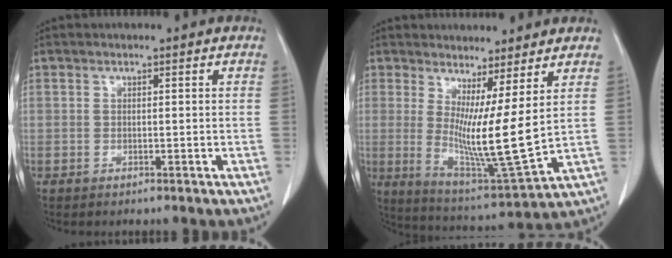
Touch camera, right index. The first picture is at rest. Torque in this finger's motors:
{"motor_torque": [1.22, 0.91, 0.31, 0.10]}